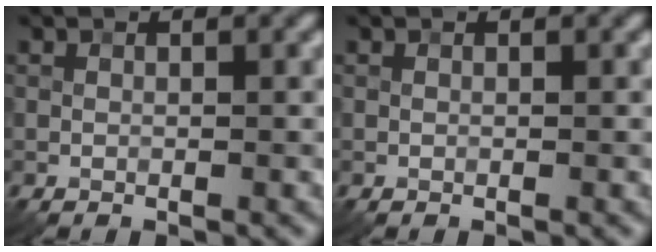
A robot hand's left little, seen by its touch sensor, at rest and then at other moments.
{"total": 0.0}